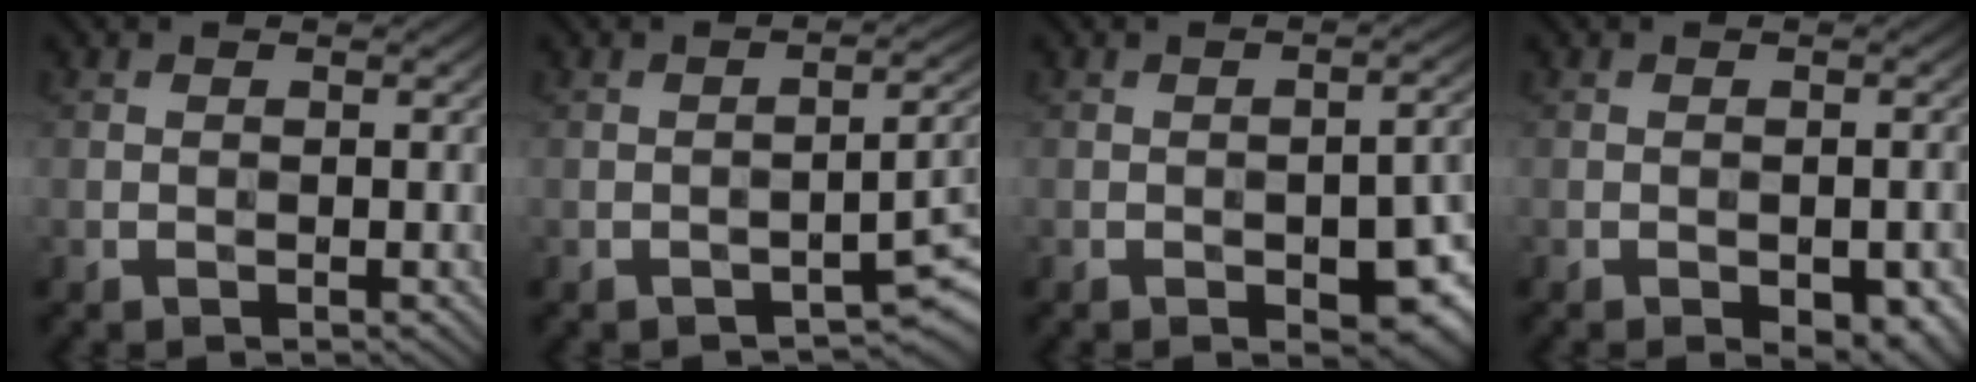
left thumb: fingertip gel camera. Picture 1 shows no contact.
{"total": 3.8, "force": [-2.5, 1.0, 2.8], "torque": [-0.034, 0.011, -0.035]}
{"total": 9.4, "force": [-3.9, 4.0, 7.6], "torque": [-0.097, -0.007, -0.048]}
{"total": 4.8, "force": [-2.5, 1.9, 3.7], "torque": [-0.046, -0.002, -0.024]}